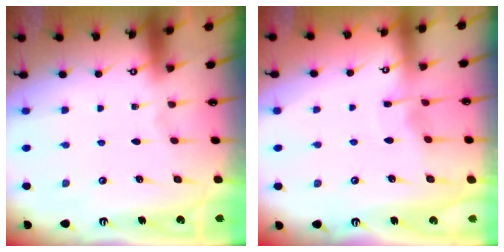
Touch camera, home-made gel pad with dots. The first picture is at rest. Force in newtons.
{"total": 4.1, "press": 4.1, "slide": 0.3}